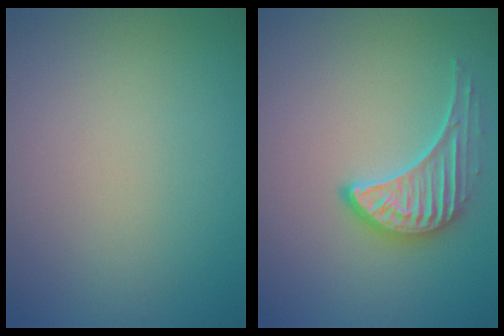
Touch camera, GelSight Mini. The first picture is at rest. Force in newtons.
{"total": 3.5, "press": 3.0, "slide": 1.7}